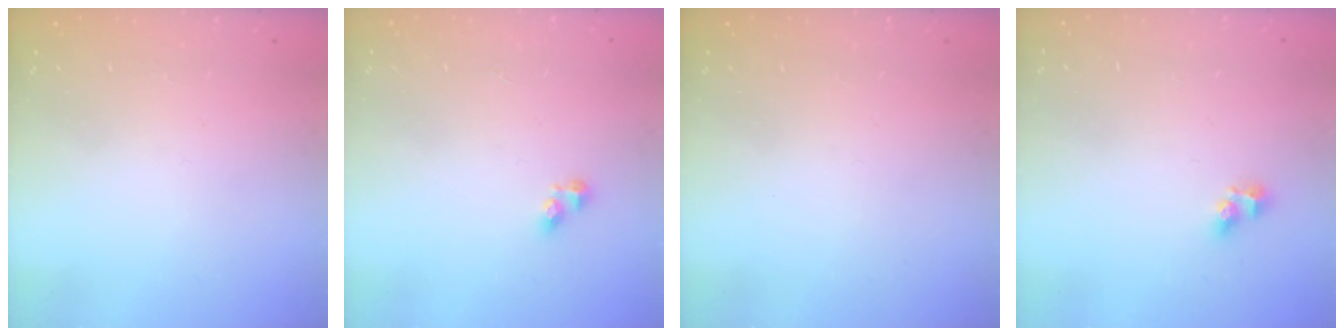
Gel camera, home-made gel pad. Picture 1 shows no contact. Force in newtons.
{"total": 3.5, "press": 3.5, "slide": 0.4}
{"total": 0.0}
{"total": 5.0, "press": 5.0, "slide": 0.4}